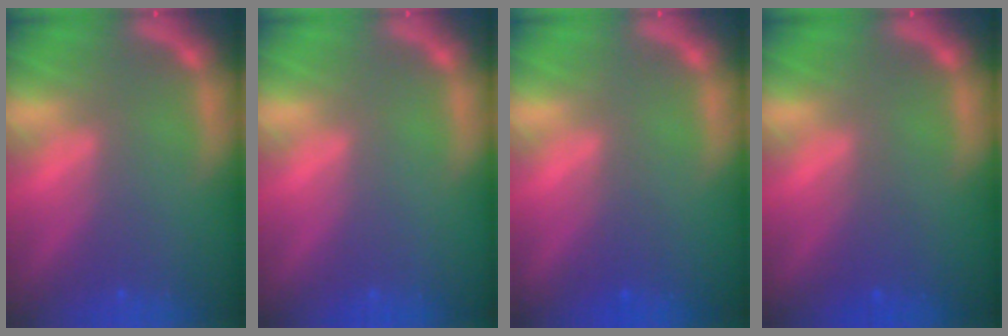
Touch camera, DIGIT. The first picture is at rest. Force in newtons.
{"total": 0.0}
{"total": 1.5}
{"total": 1.4}